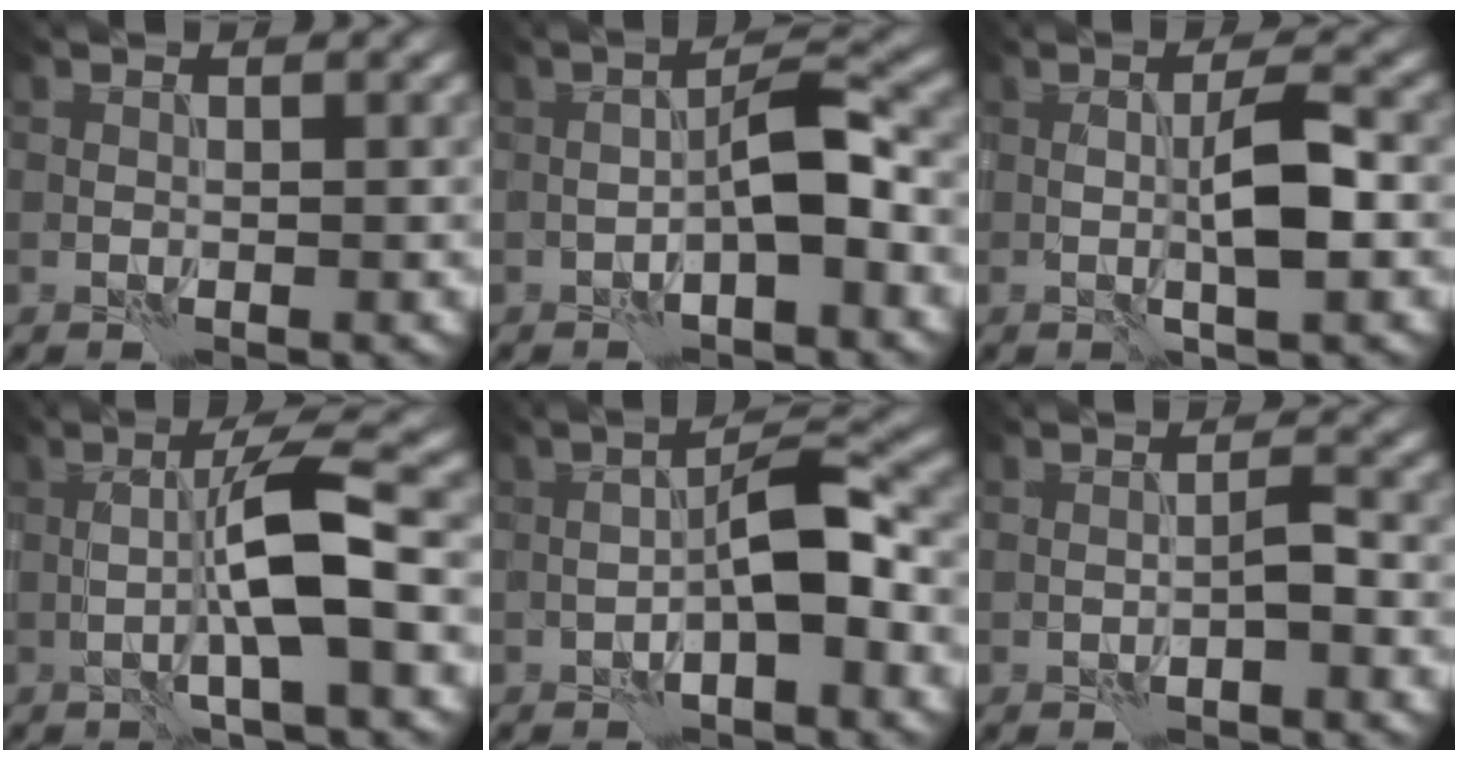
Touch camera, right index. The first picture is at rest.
{"total": 2.8, "force": [-0.8, 0.2, 2.7], "torque": [-0.065, 0.009, -0.024]}
{"total": 2.9, "force": [0.5, 0.0, 2.8], "torque": [-0.070, -0.003, 0.002]}
{"total": 4.7, "force": [0.3, 0.3, 4.7], "torque": [-0.102, 0.004, -0.007]}
{"total": 3.5, "force": [-0.9, 0.5, 3.3], "torque": [-0.074, 0.010, -0.026]}
{"total": 0.6, "force": [-0.1, -0.5, 0.4], "torque": [-0.027, 0.000, -0.011]}